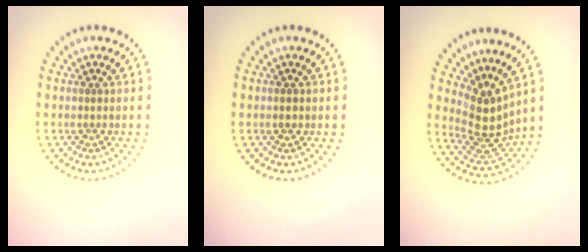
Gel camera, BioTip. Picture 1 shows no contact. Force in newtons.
{"total": 1.1, "press": 1.1, "slide": 0.1}
{"total": 4.3, "press": 3.1, "slide": 2.9}